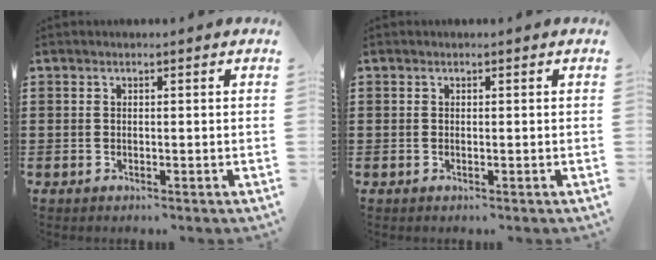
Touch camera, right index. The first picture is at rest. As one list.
[{"total": 0.0}]